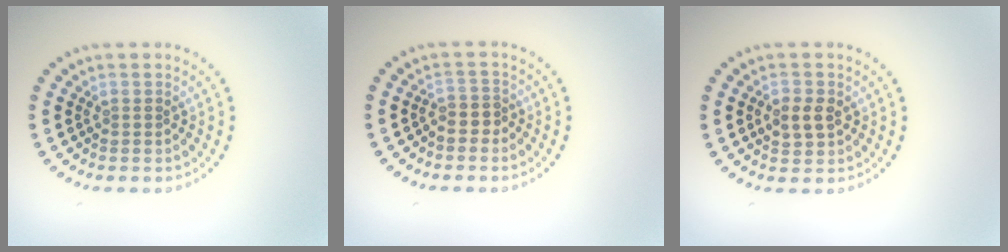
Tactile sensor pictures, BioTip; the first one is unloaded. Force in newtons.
{"total": 1.5, "press": 1.2, "slide": 1.0}
{"total": 2.5, "press": 2.5, "slide": 0.4}